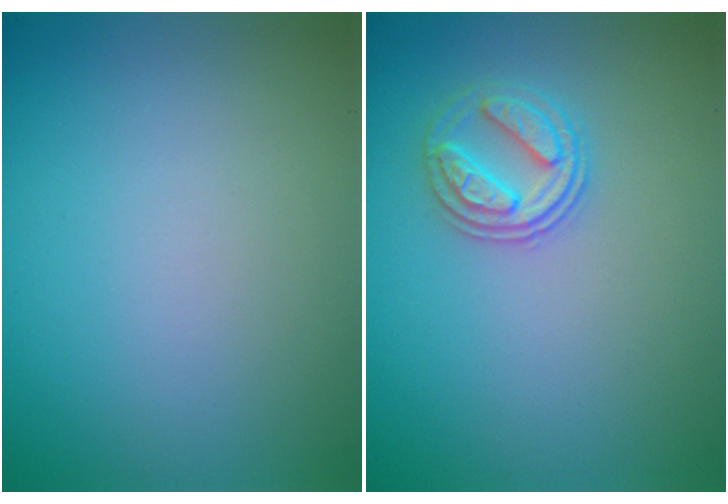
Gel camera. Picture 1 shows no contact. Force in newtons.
{"total": 2.6, "press": 2.5, "slide": 0.7}